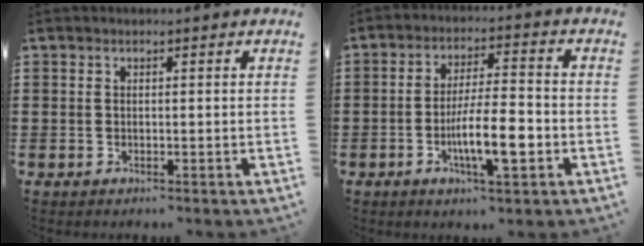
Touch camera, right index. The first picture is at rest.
{"total": 9.2, "force": [-3.0, 2.2, 8.4], "torque": [-0.155, -0.003, -0.054]}